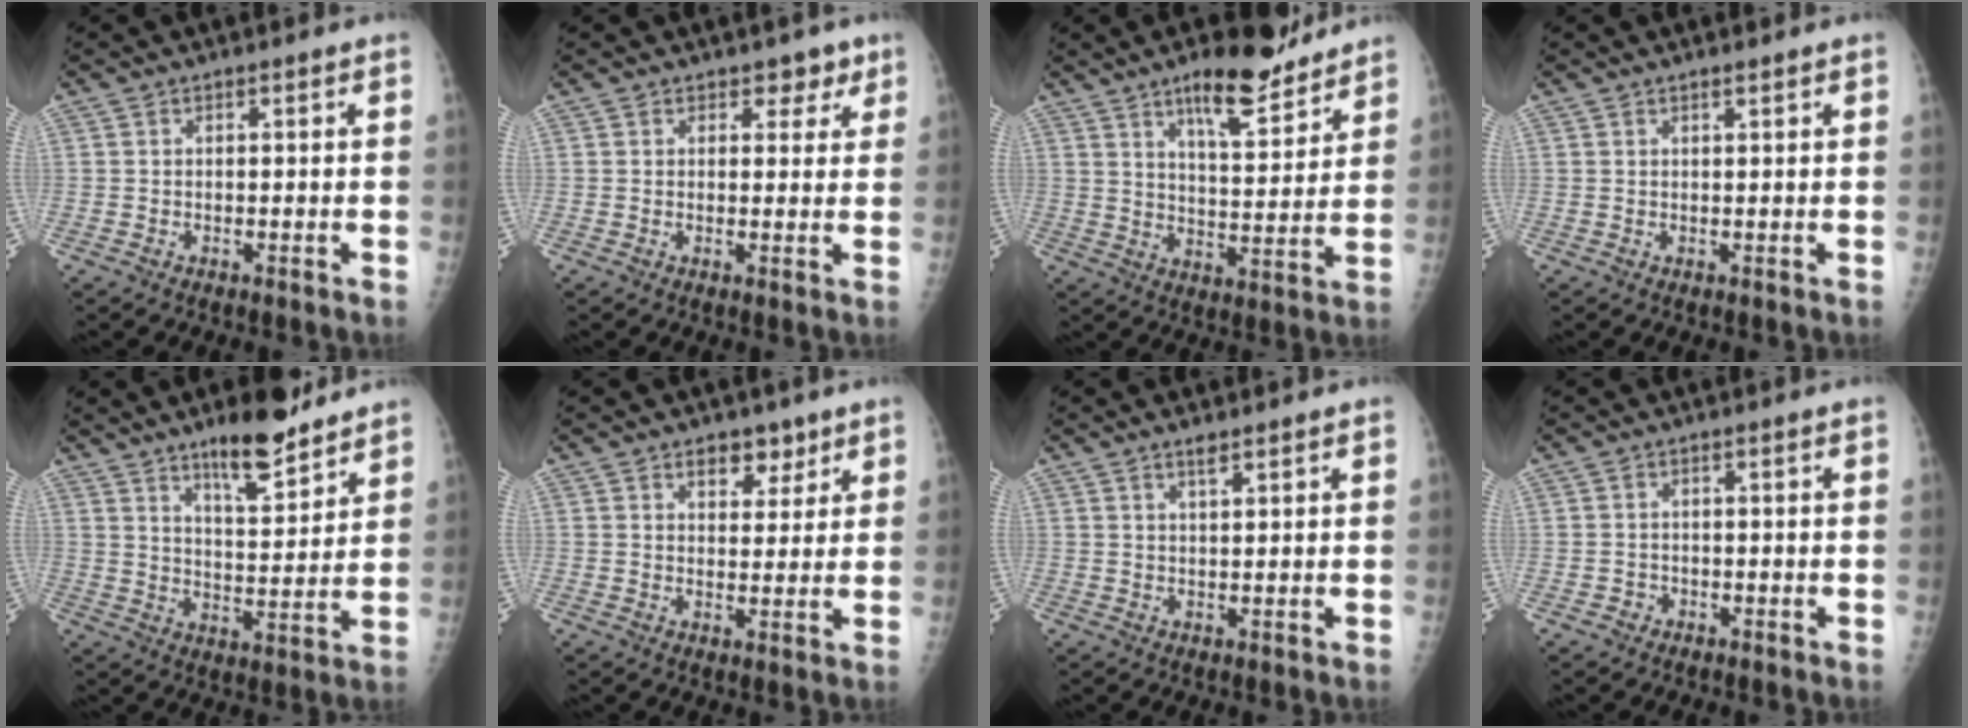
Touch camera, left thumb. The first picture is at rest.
{"total": 3.3, "force": [2.1, 2.2, 1.2], "torque": [0.015, -0.009, 0.024]}
{"total": 12.8, "force": [9.2, 3.9, 8.0], "torque": [-0.098, -0.059, 0.148]}
{"total": 0.9, "force": [0.7, 0.1, 0.6], "torque": [-0.005, -0.004, 0.014]}
{"total": 11.6, "force": [8.6, 3.2, 7.1], "torque": [-0.091, -0.062, 0.143]}
{"total": 5.3, "force": [3.3, 3.2, 2.5], "torque": [-0.006, -0.018, 0.049]}
{"total": 2.1, "force": [1.5, 0.5, 1.4], "torque": [-0.020, -0.009, 0.028]}
{"total": 1.3, "force": [-0.7, 1.1, 0.1], "torque": [0.010, 0.007, -0.014]}